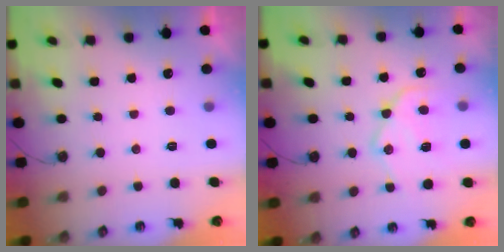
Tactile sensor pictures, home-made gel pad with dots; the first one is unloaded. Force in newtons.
{"total": 15.8, "press": 15.7, "slide": 1.7}